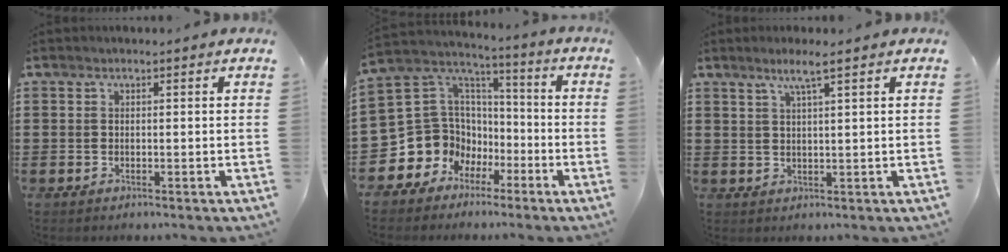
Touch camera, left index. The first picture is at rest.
{"total": 9.5, "force": [-3.1, 9.0, 0.5], "torque": [-0.071, -0.024, -0.048]}
{"total": 3.2, "force": [1.9, -0.2, 2.6], "torque": [-0.056, 0.001, 0.032]}